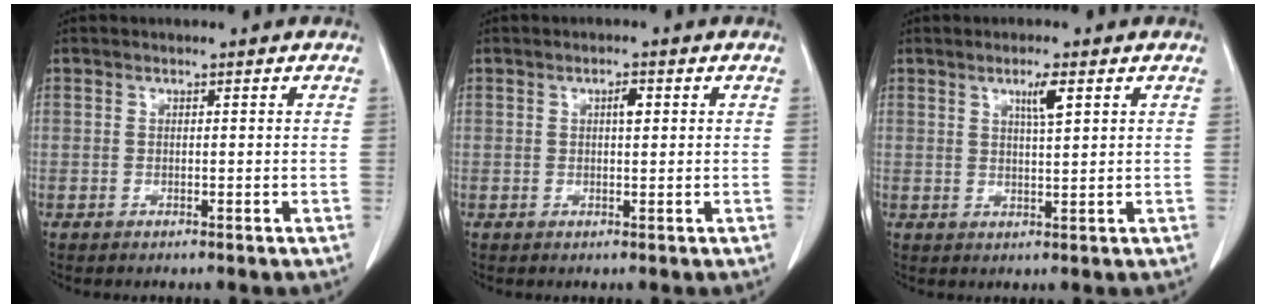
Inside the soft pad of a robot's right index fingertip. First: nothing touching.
{"total": 1.7, "force": [0.5, 0.5, 1.5], "torque": [-0.027, 0.002, 0.008]}
{"total": 3.3, "force": [1.6, 0.1, 2.9], "torque": [-0.050, -0.003, 0.028]}